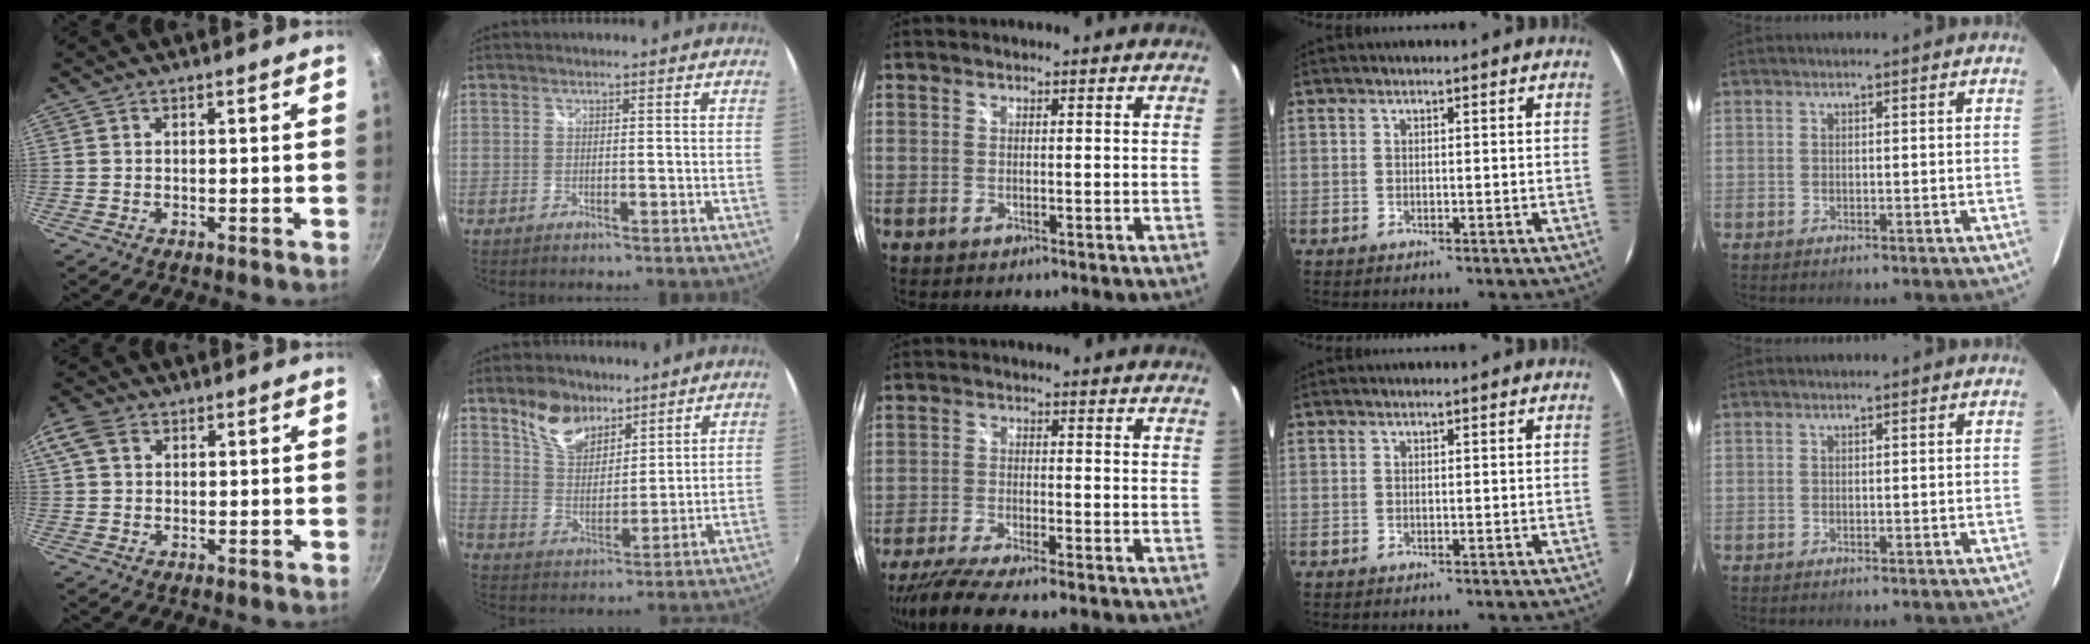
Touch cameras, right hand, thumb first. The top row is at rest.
{"thumb": {"total": 5.2, "force": [1.9, 3.8, 3.0], "torque": [-0.058, 0.009, 0.029]}, "index": {"total": 9.8, "force": [6.9, 5.4, 4.5], "torque": [-0.079, 0.010, 0.131]}, "middle": {"total": 10.1, "force": [-8.5, 0.9, 5.4], "torque": [-0.124, -0.036, -0.145]}}